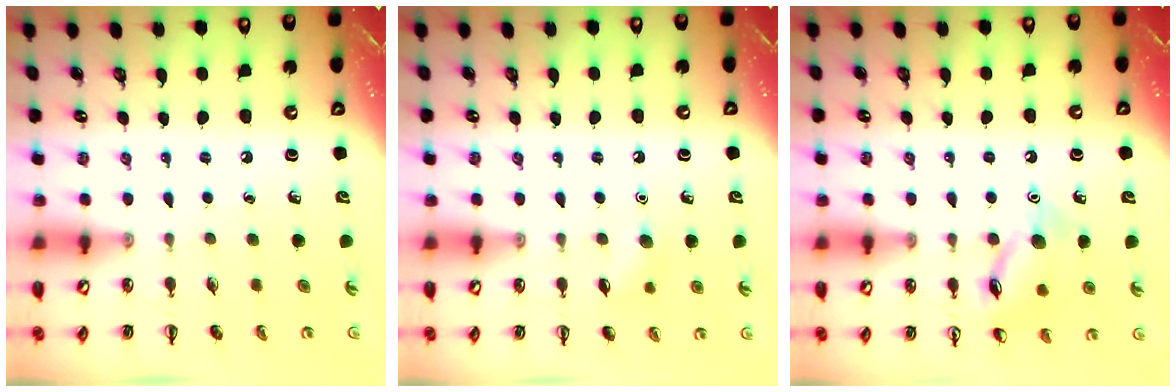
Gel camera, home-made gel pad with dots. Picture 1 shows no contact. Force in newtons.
{"total": 7.1, "press": 6.9, "slide": 1.7}
{"total": 11.7, "press": 11.7, "slide": 0.7}